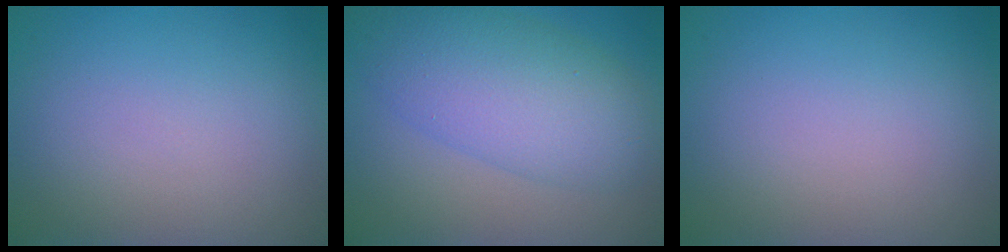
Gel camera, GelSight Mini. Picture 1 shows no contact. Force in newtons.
{"total": 7.5, "press": 7.5, "slide": 0.2}
{"total": 0.0}